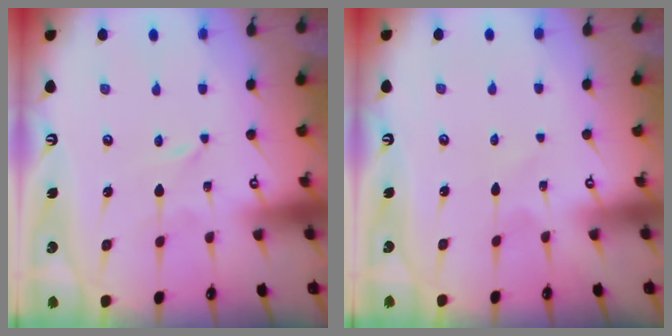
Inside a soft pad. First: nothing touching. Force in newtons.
{"total": 2.3, "press": 2.2, "slide": 0.3}